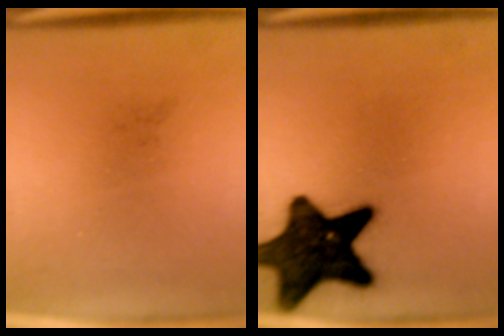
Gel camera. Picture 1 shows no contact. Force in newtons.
{"total": 15.4}